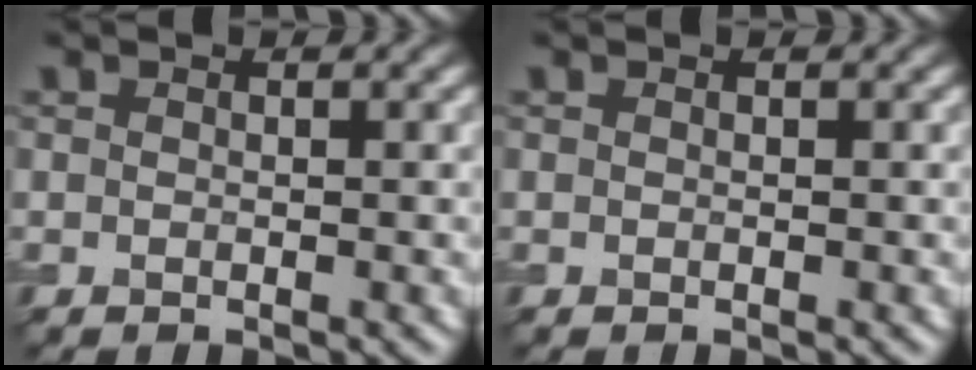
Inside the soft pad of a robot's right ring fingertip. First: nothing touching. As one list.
[{"total": 0.0}]